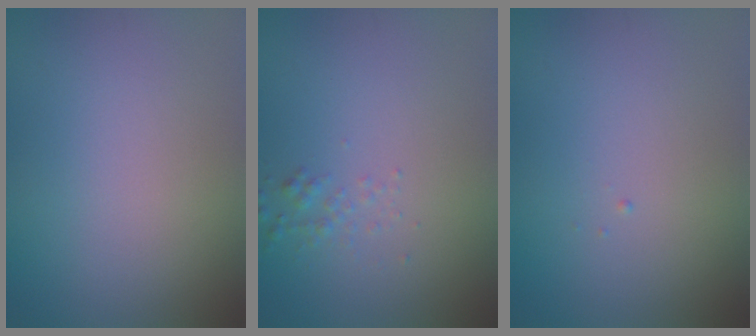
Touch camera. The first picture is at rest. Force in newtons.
{"total": 1.0, "press": 1.0, "slide": 0.0}
{"total": 0.0}